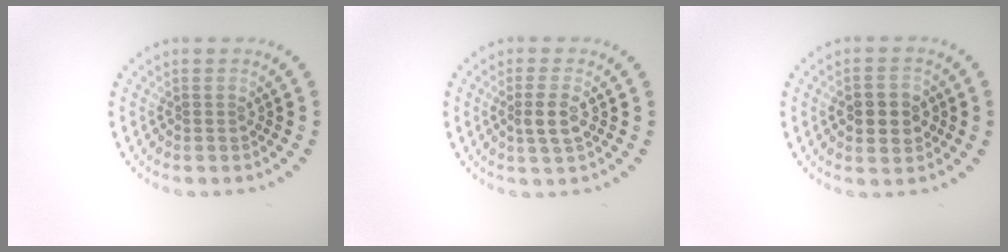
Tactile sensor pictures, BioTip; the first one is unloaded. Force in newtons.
{"total": 2.0, "press": 1.9, "slide": 0.6}
{"total": 3.1, "press": 3.1, "slide": 0.2}